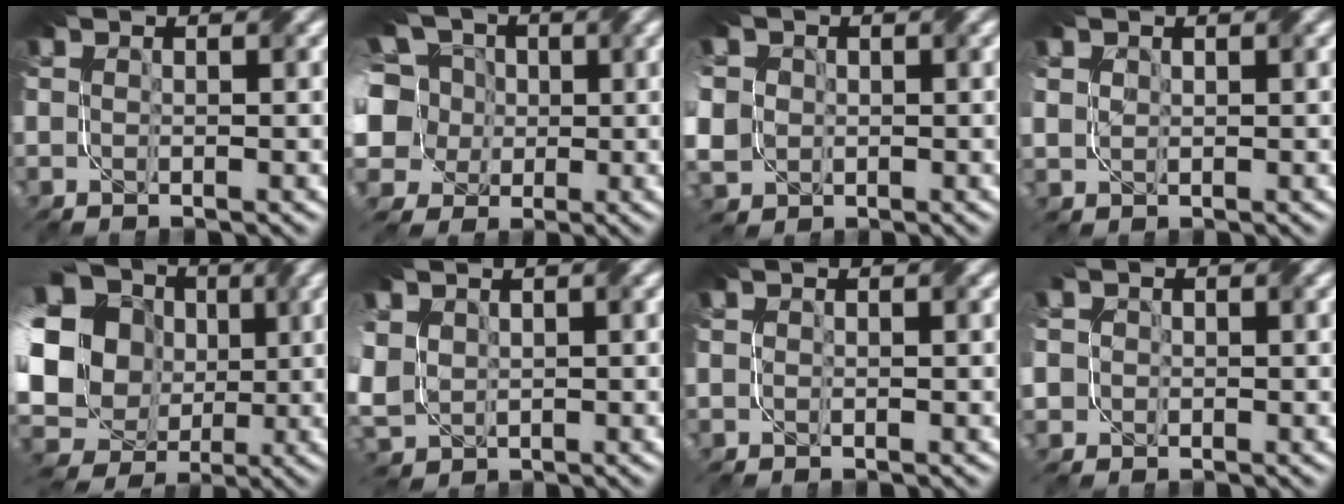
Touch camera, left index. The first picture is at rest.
{"total": 10.8, "force": [1.8, 9.0, 5.8], "torque": [-0.146, 0.032, -0.015]}
{"total": 7.8, "force": [0.6, 6.7, 3.9], "torque": [-0.122, 0.014, -0.019]}
{"total": 1.2, "force": [0.6, 1.0, 0.4], "torque": [-0.031, -0.005, 0.023]}
{"total": 19.7, "force": [-0.6, 16.9, 10.2], "torque": [-0.225, 0.011, -0.044]}
{"total": 4.1, "force": [0.6, 3.3, 2.4], "torque": [-0.086, 0.001, 0.012]}
{"total": 0.0}
{"total": 2.4, "force": [-0.2, 2.3, 0.7], "torque": [-0.039, 0.005, -0.005]}